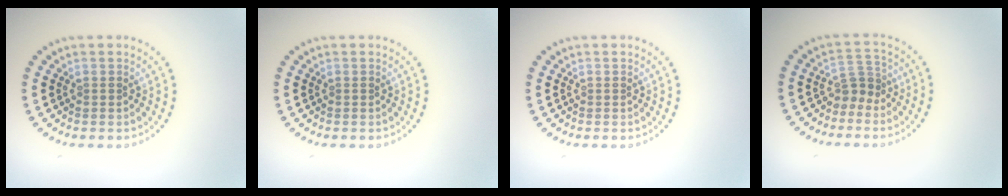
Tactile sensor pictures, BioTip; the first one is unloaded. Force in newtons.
{"total": 0.0}
{"total": 0.0}
{"total": 2.1, "press": 1.5, "slide": 1.5}